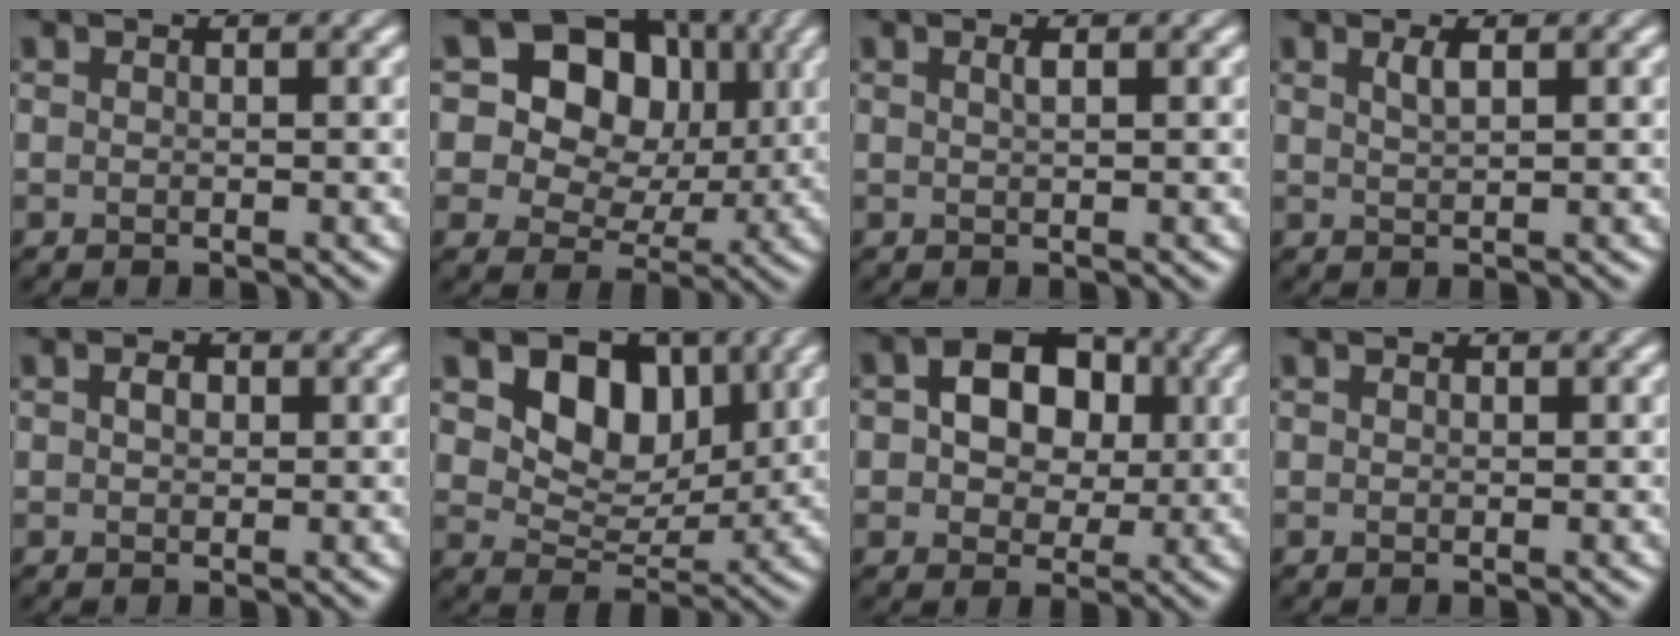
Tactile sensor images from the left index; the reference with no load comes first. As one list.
[{"total": 12.2, "force": [3.8, 9.4, 6.7], "torque": [-0.110, 0.042, 0.044]}, {"total": 0.9, "force": [0.3, 0.3, 0.8], "torque": [-0.011, 0.004, 0.004]}, {"total": 1.5, "force": [0.8, 0.4, 1.2], "torque": [-0.019, 0.003, 0.013]}, {"total": 1.3, "force": [0.3, 0.9, 0.9], "torque": [-0.017, 0.003, 0.002]}, {"total": 6.5, "force": [2.5, 4.6, 3.8], "torque": [-0.062, -0.011, 0.033]}, {"total": 9.0, "force": [1.7, 6.6, 5.8], "torque": [-0.078, 0.032, 0.011]}, {"total": 0.0}]